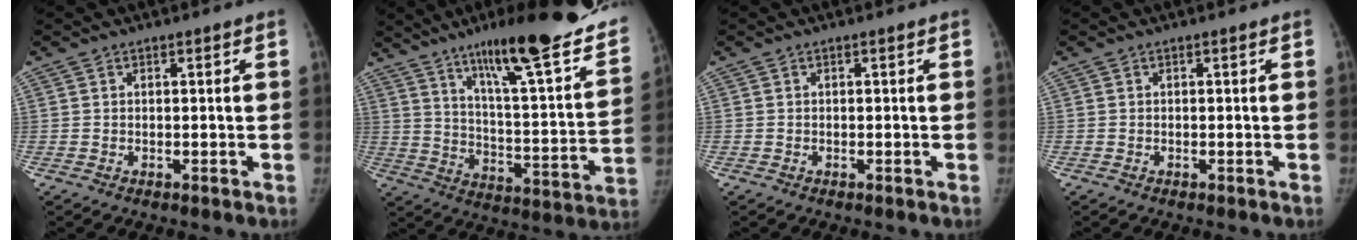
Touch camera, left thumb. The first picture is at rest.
{"total": 29.7, "force": [20.1, 5.1, 21.3], "torque": [-0.289, -0.067, 0.294]}
{"total": 0.0}
{"total": 0.0}